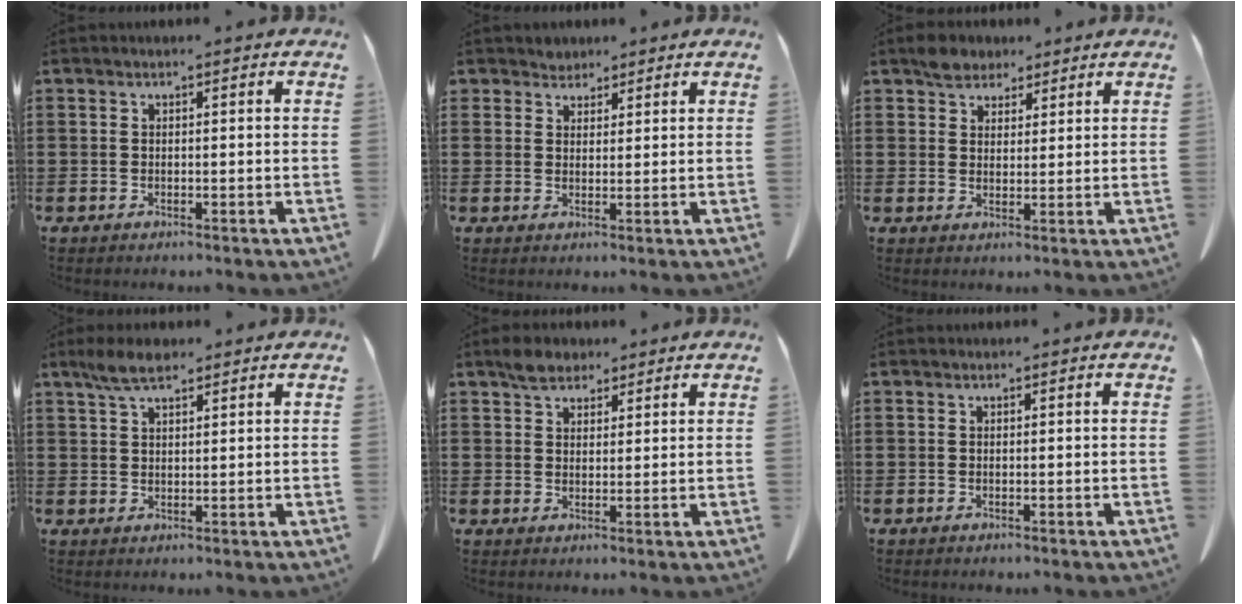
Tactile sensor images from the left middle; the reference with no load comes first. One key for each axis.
{"total": 2.6, "fx": 2.3, "fy": 1.2, "fz": 0.0, "tx": -0.008, "ty": 0.003, "tz": 0.046}
{"total": 3.8, "fx": 3.1, "fy": 2.1, "fz": 0.7, "tx": -0.016, "ty": 0.006, "tz": 0.058}
{"total": 4.6, "fx": 3.3, "fy": 1.4, "fz": 3.0, "tx": -0.066, "ty": 0.002, "tz": 0.062}
{"total": 3.7, "fx": 3.0, "fy": 1.9, "fz": 1.1, "tx": -0.022, "ty": 0.006, "tz": 0.056}
{"total": 0.0}